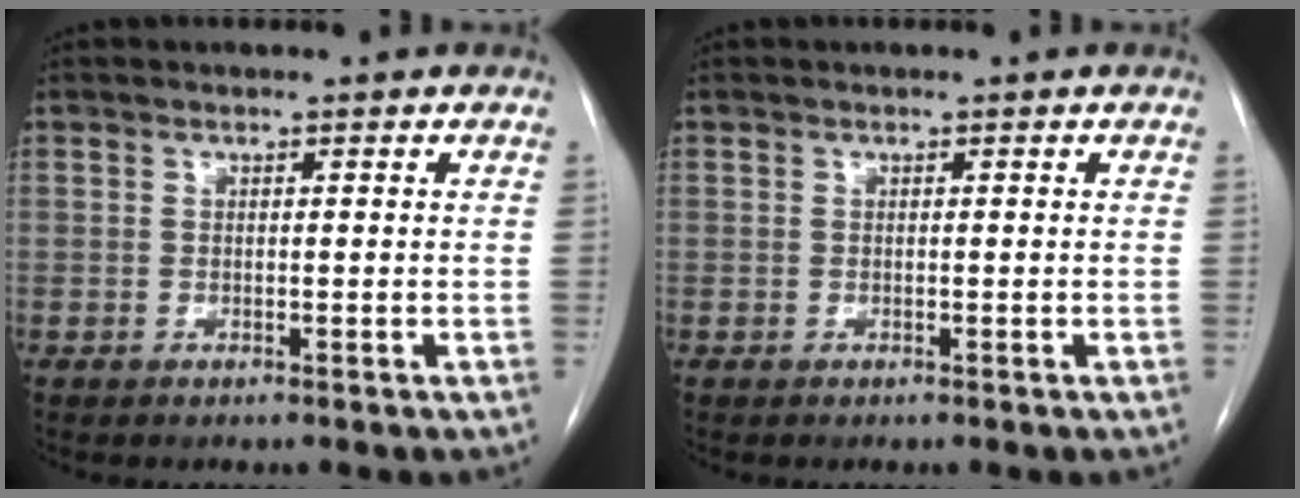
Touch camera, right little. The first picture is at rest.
{"total": 0.0}